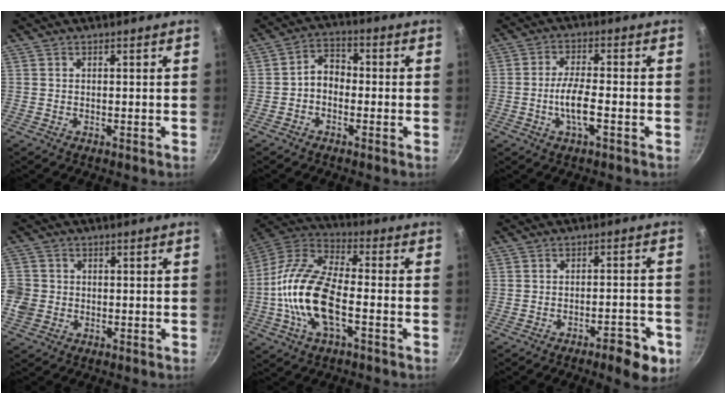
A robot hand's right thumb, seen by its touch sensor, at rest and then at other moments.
{"total": 5.3, "force": [-1.1, 3.9, 3.3], "torque": [-0.034, 0.025, -0.035]}
{"total": 6.2, "force": [-1.8, 1.9, 5.6], "torque": [-0.110, 0.013, -0.033]}
{"total": 5.4, "force": [-1.0, 4.8, 2.3], "torque": [-0.040, 0.009, -0.019]}
{"total": 17.4, "force": [-3.7, 7.8, 15.1], "torque": [-0.311, 0.029, -0.072]}
{"total": 7.3, "force": [-4.2, 2.1, 5.7], "torque": [-0.067, 0.026, -0.054]}